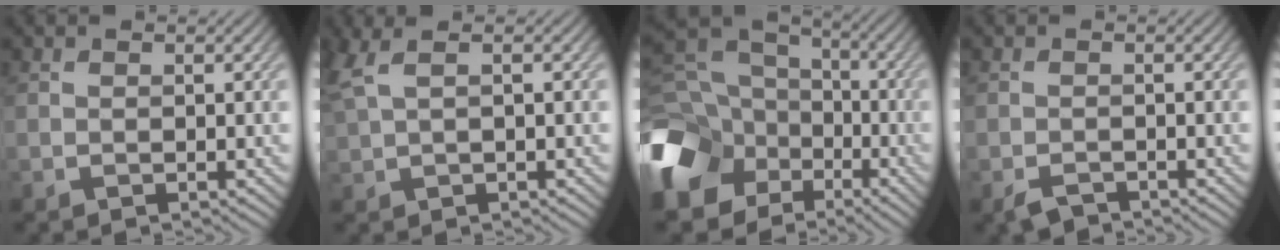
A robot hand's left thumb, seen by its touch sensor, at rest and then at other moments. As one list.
[{"total": 3.8, "force": [1.5, 1.2, 3.3], "torque": [-0.083, 0.018, 0.033]}, {"total": 18.2, "force": [-7.1, 14.3, 8.7], "torque": [-0.261, -0.038, -0.125]}, {"total": 1.8, "force": [-1.4, 0.6, 0.8], "torque": [-0.019, -0.003, -0.030]}]